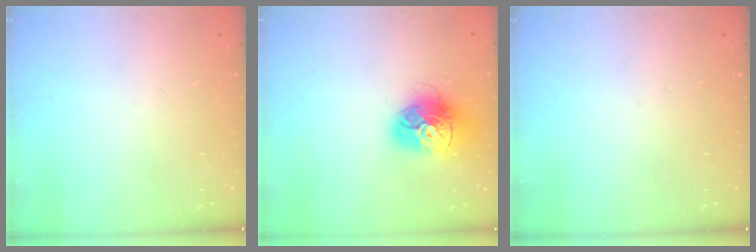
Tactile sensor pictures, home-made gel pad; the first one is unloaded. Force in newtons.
{"total": 16.0, "press": 16.0, "slide": 1.7}
{"total": 0.0}